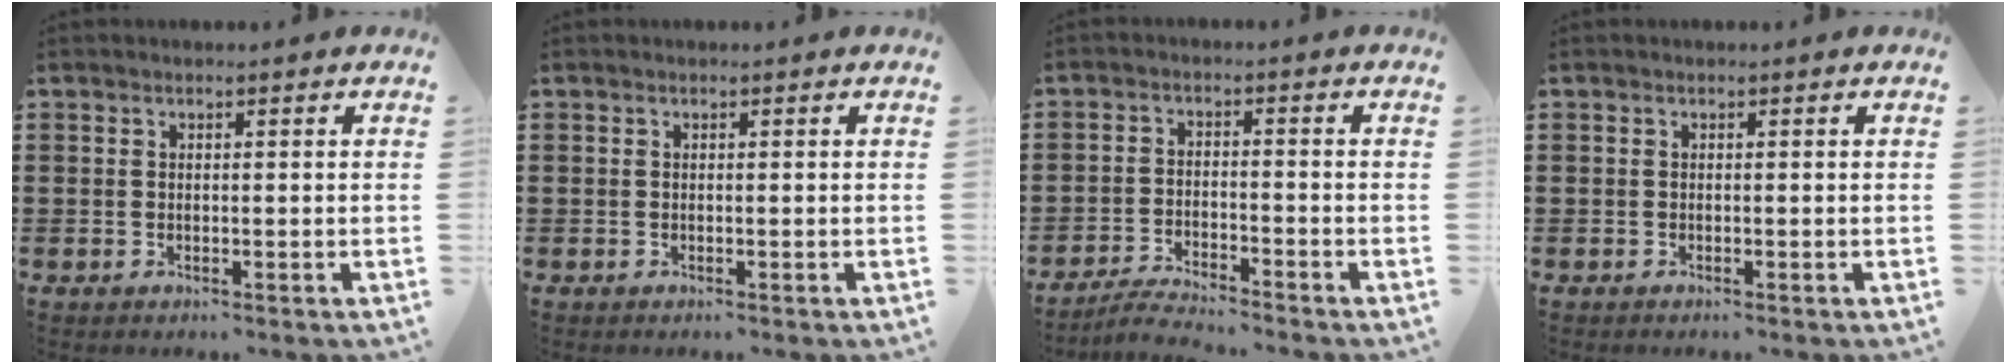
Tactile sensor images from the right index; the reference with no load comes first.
{"total": 0.0}
{"total": 3.6, "force": [-3.5, -0.1, 0.7], "torque": [-0.016, 0.001, -0.070]}
{"total": 0.0}